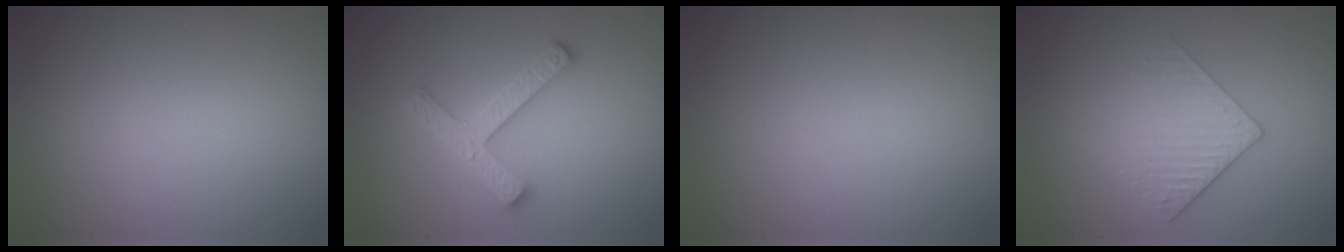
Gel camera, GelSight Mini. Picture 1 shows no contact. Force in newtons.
{"total": 4.2, "press": 4.2, "slide": 0.7}
{"total": 0.0}
{"total": 3.1, "press": 2.7, "slide": 1.4}